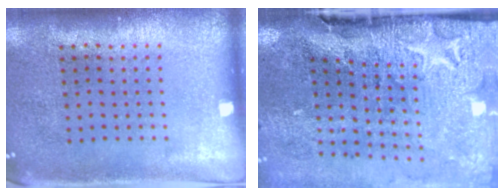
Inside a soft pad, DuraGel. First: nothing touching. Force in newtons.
{"total": 4.8, "press": 3.8, "slide": 2.9}